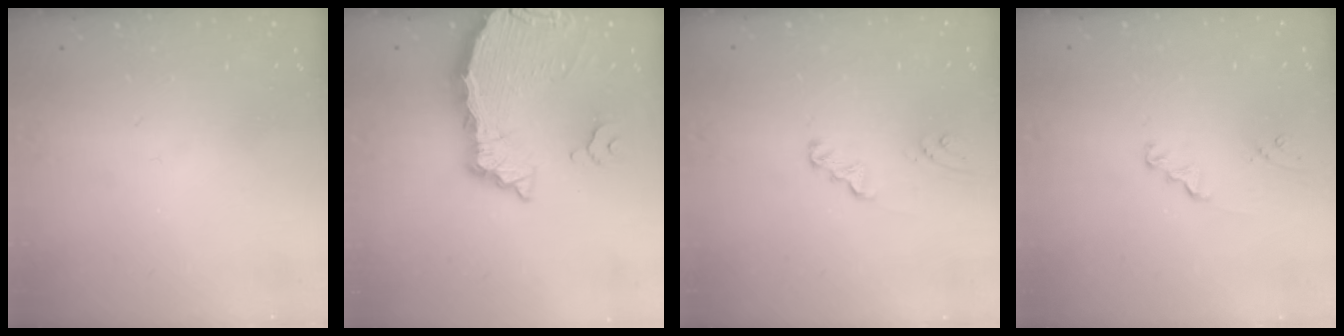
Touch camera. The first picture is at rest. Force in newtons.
{"total": 8.9, "press": 8.9, "slide": 0.9}
{"total": 2.5, "press": 2.5, "slide": 0.3}
{"total": 1.5, "press": 1.5, "slide": 0.1}